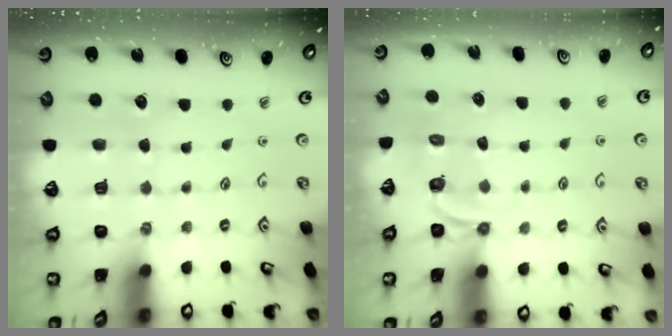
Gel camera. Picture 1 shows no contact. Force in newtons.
{"total": 3.8, "press": 2.8, "slide": 2.5}